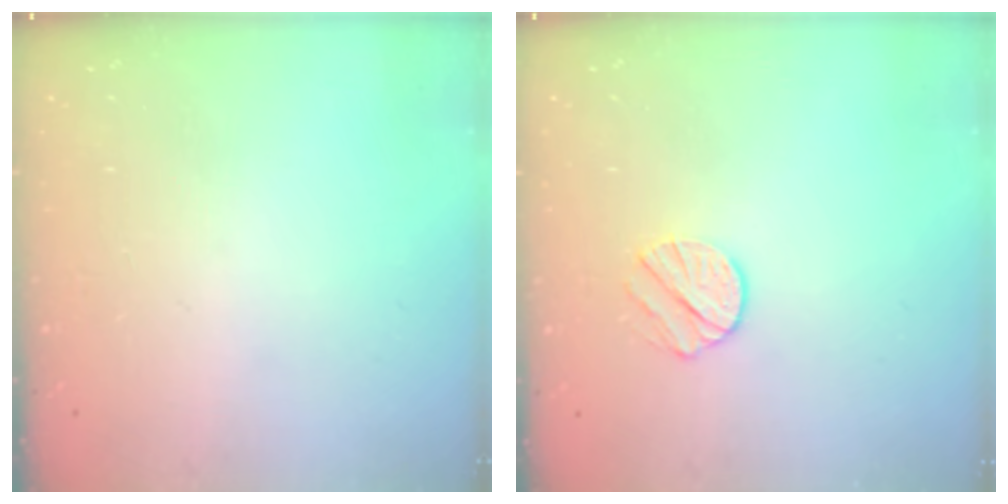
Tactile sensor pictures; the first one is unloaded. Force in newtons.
{"total": 7.7, "press": 7.7, "slide": 0.3}